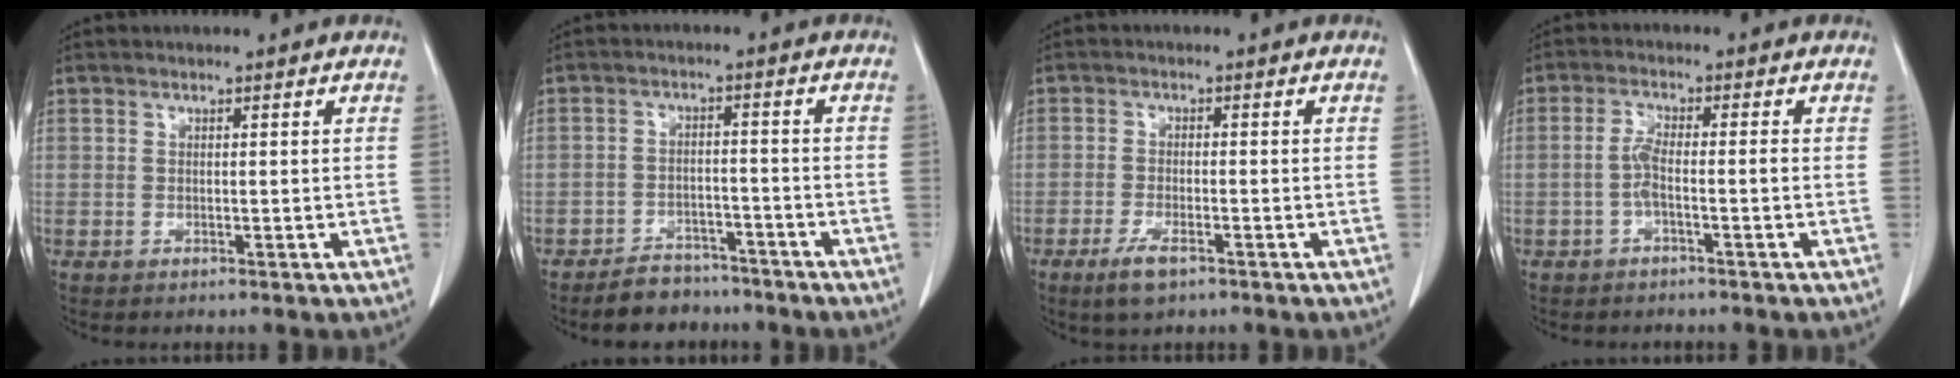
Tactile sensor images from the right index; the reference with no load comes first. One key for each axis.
{"total": 6.0, "fx": -5.1, "fy": 3.0, "fz": 0.9, "tx": -0.013, "ty": 0.005, "tz": -0.081}
{"total": 4.1, "fx": -2.6, "fy": 1.2, "fz": 2.9, "tx": -0.063, "ty": -0.004, "tz": -0.043}
{"total": 3.0, "fx": -1.1, "fy": 0.3, "fz": 2.8, "tx": -0.056, "ty": 0.010, "tz": -0.021}